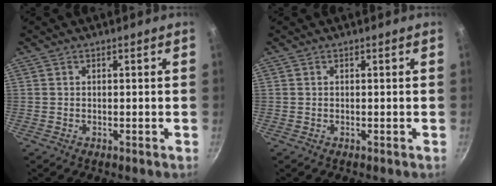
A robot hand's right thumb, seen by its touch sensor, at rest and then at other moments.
{"total": 0.0}